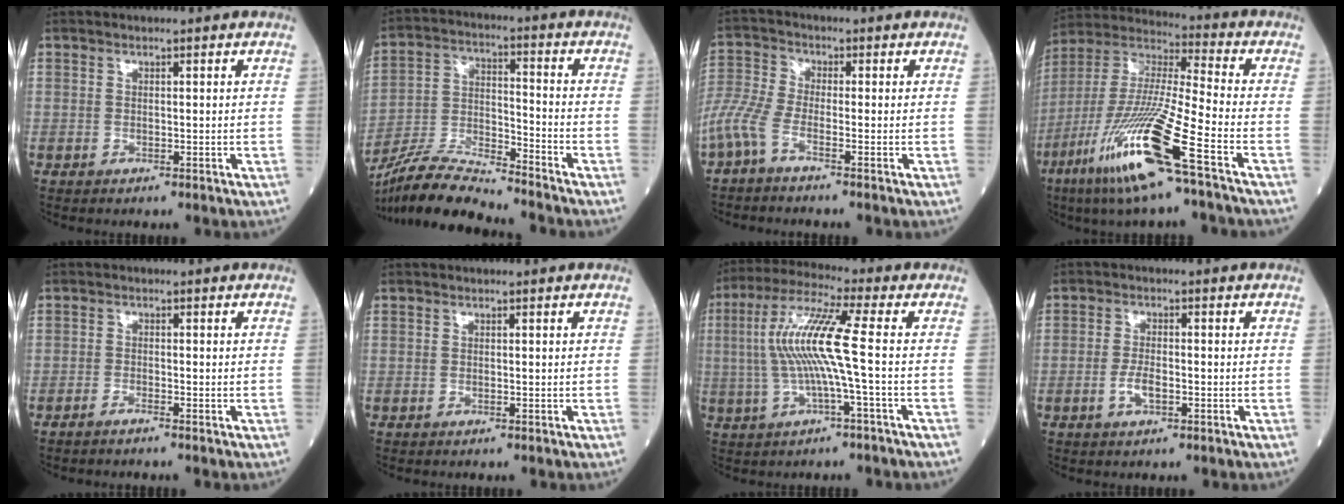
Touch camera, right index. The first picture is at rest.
{"total": 11.0, "force": [-10.6, -0.2, 3.2], "torque": [-0.062, -0.003, -0.199]}
{"total": 5.6, "force": [-3.5, 0.8, 4.3], "torque": [-0.118, 0.003, -0.082]}
{"total": 18.1, "force": [-9.1, -0.1, 15.6], "torque": [-0.339, -0.043, -0.182]}
{"total": 1.1, "force": [-1.0, -0.1, 0.5], "torque": [-0.012, 0.000, -0.020]}
{"total": 0.0}
{"total": 10.4, "force": [-0.3, -0.5, 10.4], "torque": [-0.211, 0.016, -0.010]}
{"total": 2.9, "force": [-1.0, 1.0, 2.5], "torque": [-0.053, 0.001, -0.020]}